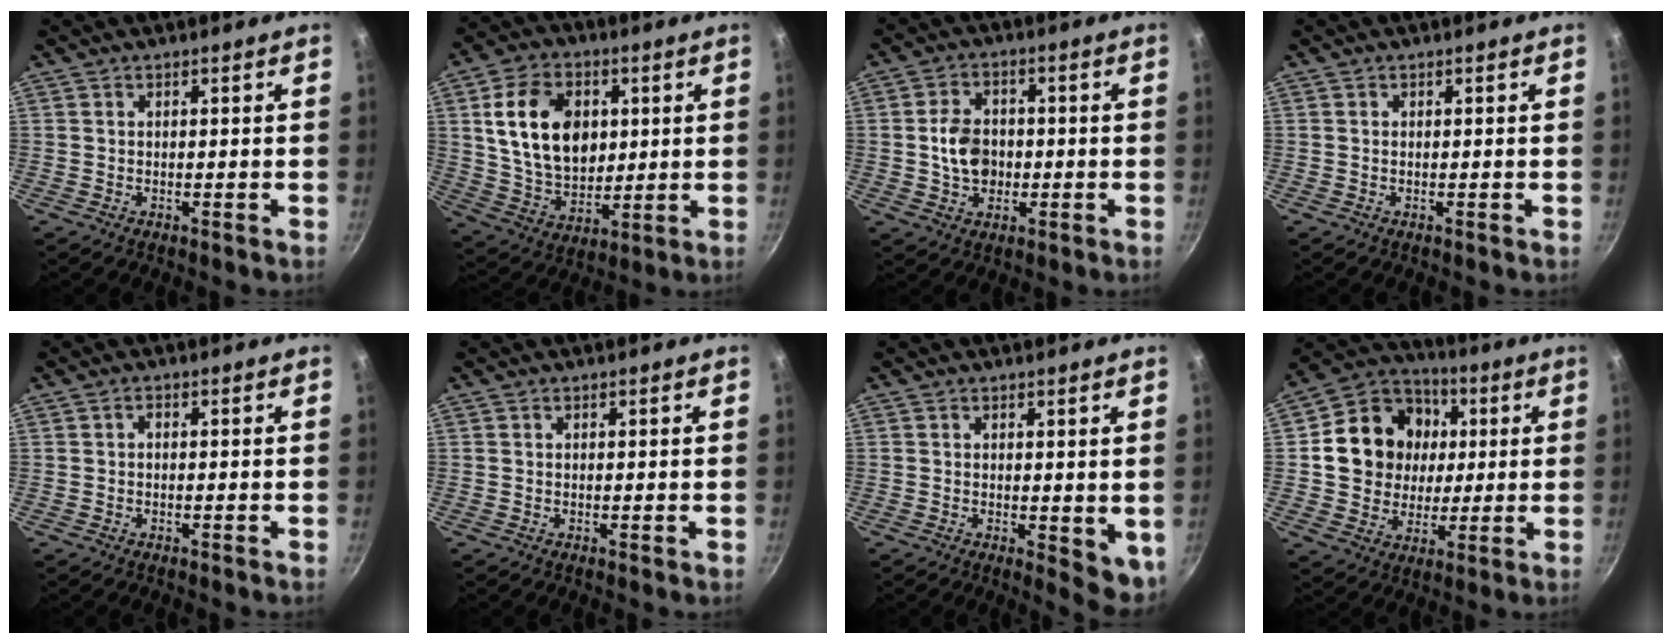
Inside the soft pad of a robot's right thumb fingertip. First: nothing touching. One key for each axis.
{"total": 17.1, "fx": 3.7, "fy": 12.1, "fz": 11.4, "tx": -0.174, "ty": -0.007, "tz": 0.072}
{"total": 7.7, "fx": -0.5, "fy": 5.9, "fz": 4.9, "tx": -0.064, "ty": 0.013, "tz": -0.011}
{"total": 0.0}
{"total": 0.8, "fx": -0.1, "fy": 0.5, "fz": 0.5, "tx": -0.010, "ty": 0.005, "tz": -0.002}
{"total": 0.0}
{"total": 5.6, "fx": 0.4, "fy": 2.9, "fz": 4.8, "tx": -0.047, "ty": -0.002, "tz": 0.011}
{"total": 16.8, "fx": 2.5, "fy": 14.7, "fz": 7.9, "tx": -0.113, "ty": 0.015, "tz": 0.038}